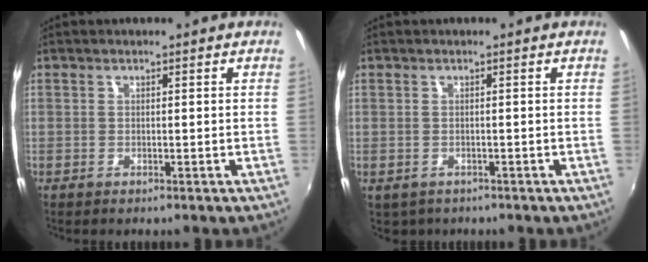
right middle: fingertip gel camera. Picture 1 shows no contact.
{"total": 2.1, "force": [-1.2, 1.6, 0.5], "torque": [-0.015, -0.007, -0.014]}